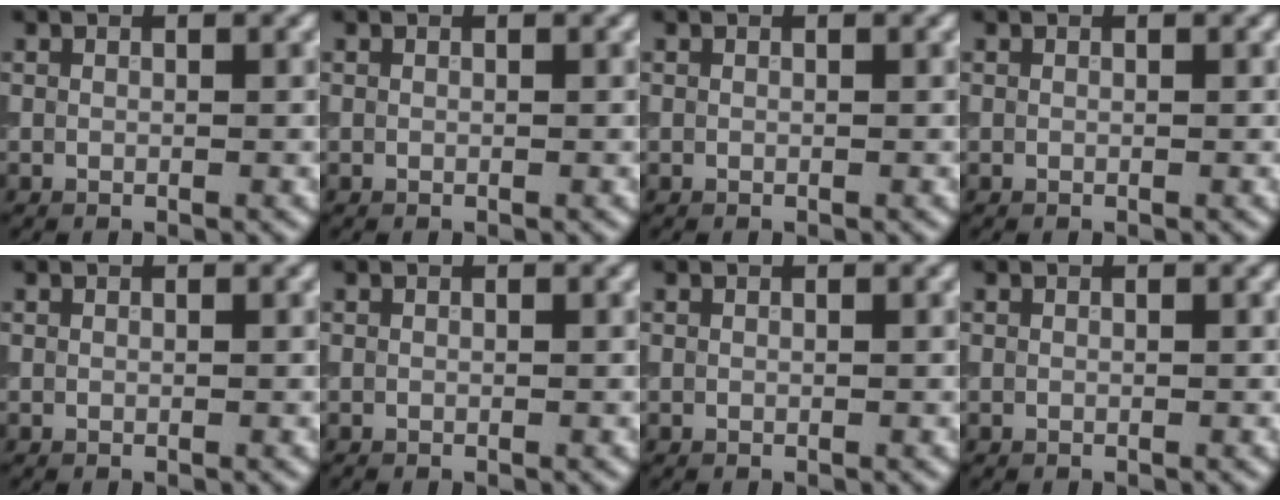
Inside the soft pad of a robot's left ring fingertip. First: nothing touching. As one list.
[{"total": 0.0}, {"total": 0.0}, {"total": 0.0}, {"total": 0.0}, {"total": 0.0}, {"total": 0.0}, {"total": 0.0}]